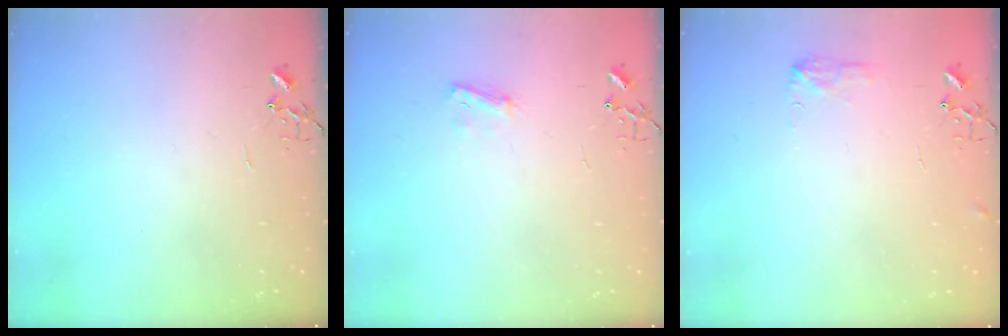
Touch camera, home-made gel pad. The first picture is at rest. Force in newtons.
{"total": 6.6, "press": 6.6, "slide": 0.8}
{"total": 6.9, "press": 6.9, "slide": 0.3}